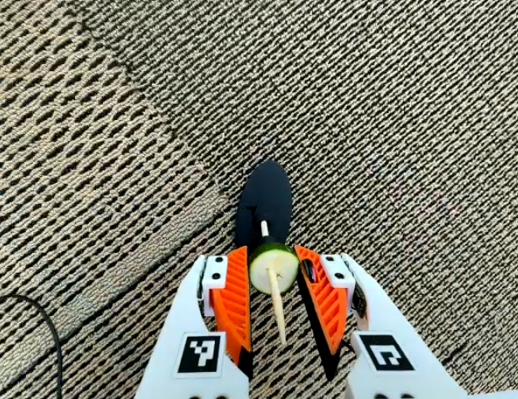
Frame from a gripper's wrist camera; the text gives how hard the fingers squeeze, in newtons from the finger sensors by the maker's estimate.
{"total": 8.0, "left": 7.3, "right": 8.7}